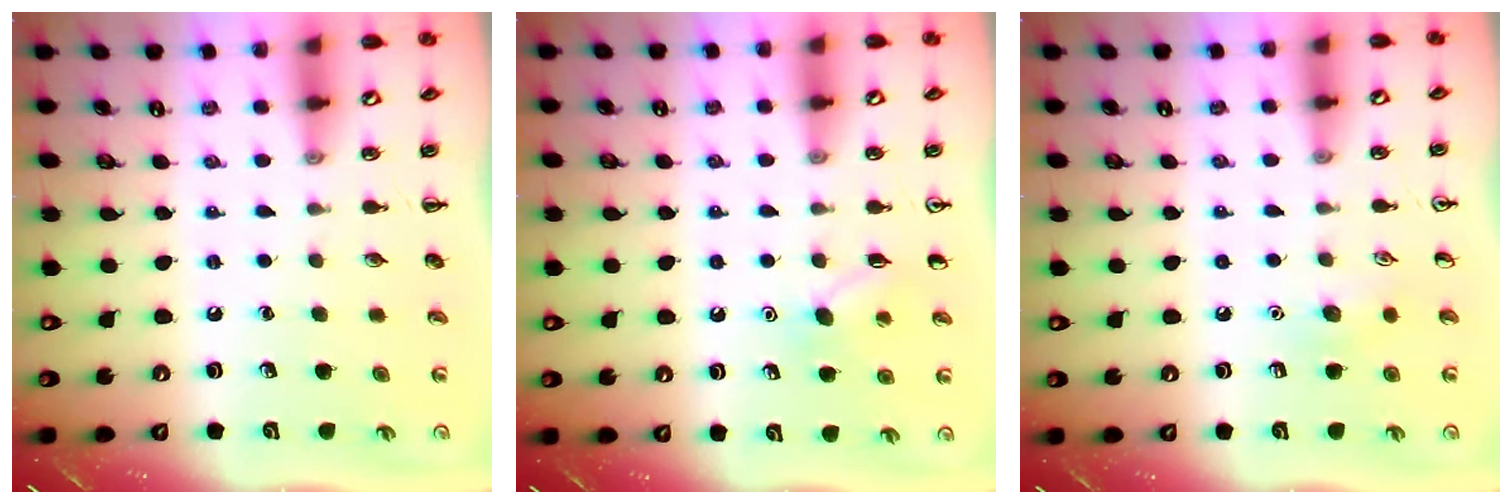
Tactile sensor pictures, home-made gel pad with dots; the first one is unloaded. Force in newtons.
{"total": 6.4, "press": 6.1, "slide": 1.9}
{"total": 6.8, "press": 6.6, "slide": 1.6}